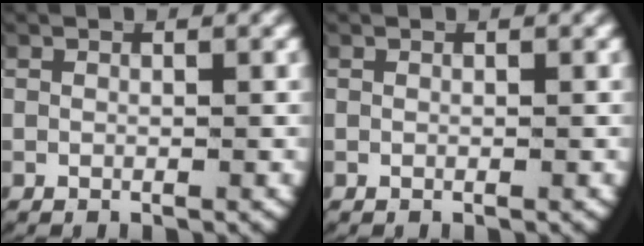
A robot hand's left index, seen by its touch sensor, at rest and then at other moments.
{"total": 0.0}